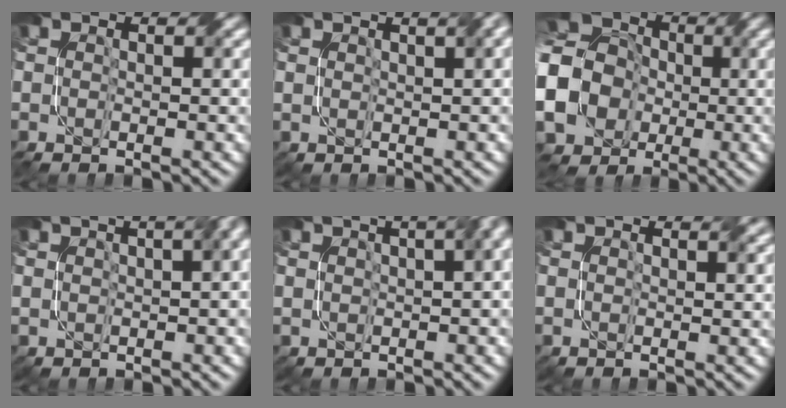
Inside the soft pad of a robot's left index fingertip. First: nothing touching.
{"total": 4.1, "force": [2.4, 1.6, 2.9], "torque": [-0.022, 0.020, 0.025]}
{"total": 19.7, "force": [-2.7, 18.0, 7.6], "torque": [-0.198, -0.005, -0.096]}
{"total": 14.3, "force": [4.7, 7.4, 11.3], "torque": [-0.110, 0.049, 0.041]}
{"total": 17.5, "force": [5.9, 9.1, 13.7], "torque": [-0.127, 0.061, 0.047]}
{"total": 1.6, "force": [1.5, 0.4, 0.3], "torque": [-0.002, -0.003, 0.022]}